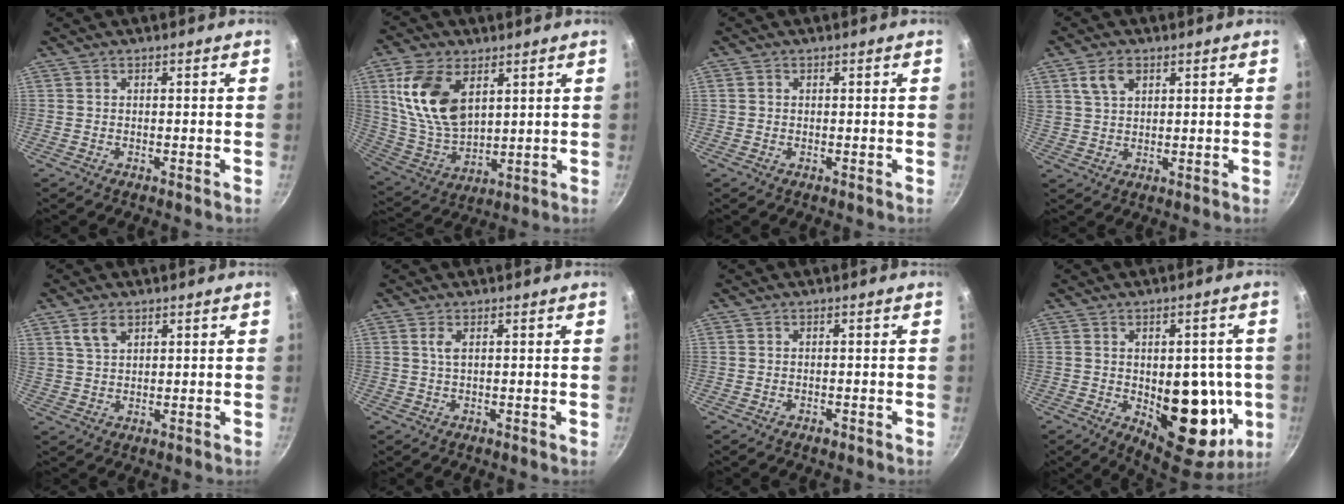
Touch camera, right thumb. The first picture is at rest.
{"total": 15.7, "force": [5.7, 9.2, 11.3], "torque": [-0.204, -0.025, 0.124]}
{"total": 0.8, "force": [0.1, 0.7, 0.3], "torque": [-0.004, 0.003, 0.000]}
{"total": 5.6, "force": [2.7, 3.4, 3.6], "torque": [-0.057, 0.000, 0.055]}
{"total": 4.7, "force": [2.6, 2.6, 2.9], "torque": [-0.046, -0.003, 0.054]}
{"total": 1.6, "force": [0.6, 0.4, 1.5], "torque": [-0.029, -0.001, 0.012]}
{"total": 1.0, "force": [-0.6, 0.6, 0.6], "torque": [-0.010, 0.004, -0.008]}
{"total": 18.8, "force": [-2.5, 10.4, 15.4], "torque": [-0.136, -0.011, -0.014]}